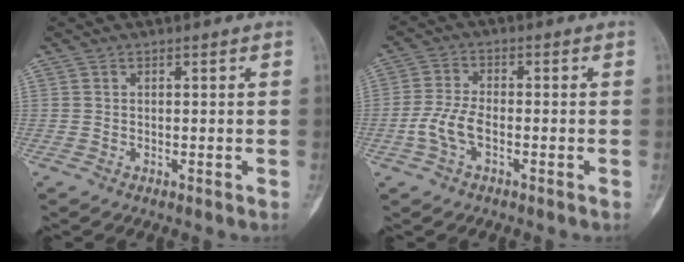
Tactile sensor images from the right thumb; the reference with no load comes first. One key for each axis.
{"total": 5.6, "fx": -1.9, "fy": 2.7, "fz": 4.5, "tx": -0.106, "ty": 0.017, "tz": -0.038}